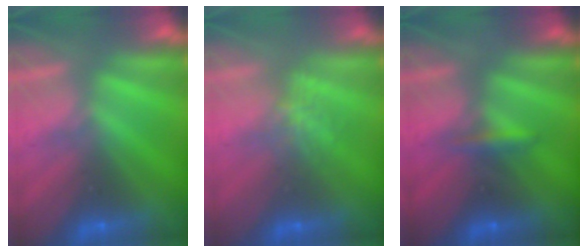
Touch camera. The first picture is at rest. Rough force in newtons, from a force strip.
{"total": 1.2}
{"total": 3.3}